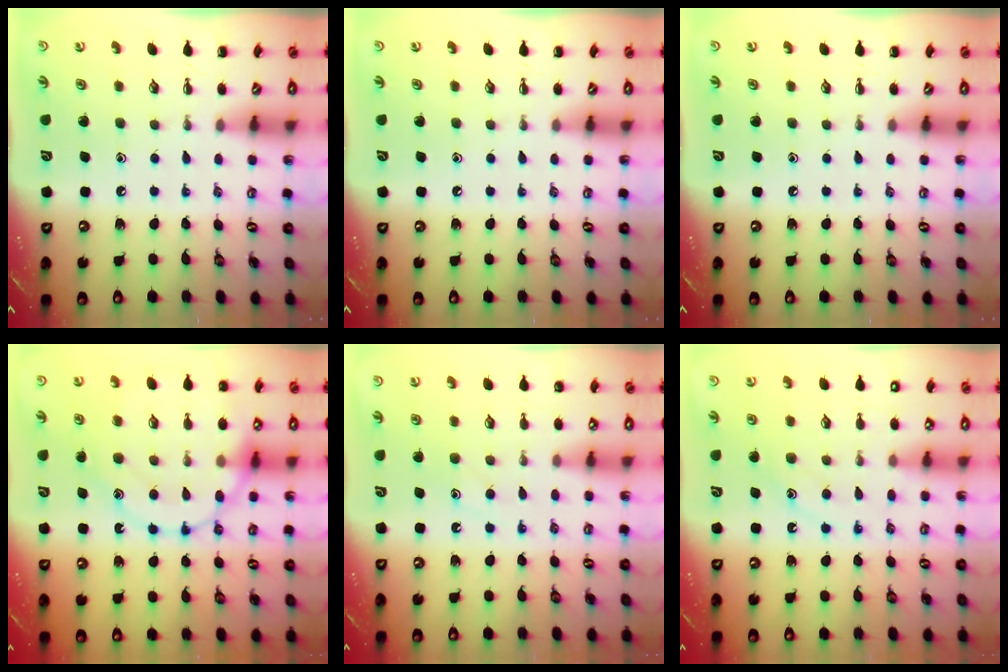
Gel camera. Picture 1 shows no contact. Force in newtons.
{"total": 0.0}
{"total": 0.0}
{"total": 19.5, "press": 19.4, "slide": 1.7}
{"total": 9.6, "press": 9.5, "slide": 1.2}
{"total": 12.1, "press": 12.1, "slide": 1.0}